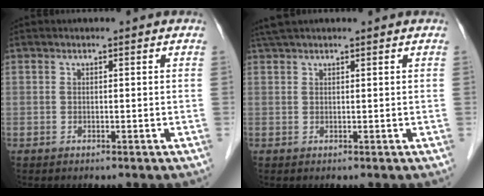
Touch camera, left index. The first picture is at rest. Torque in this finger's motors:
{"motor_torque": [0.33, -0.30, 0.01, 0.01]}